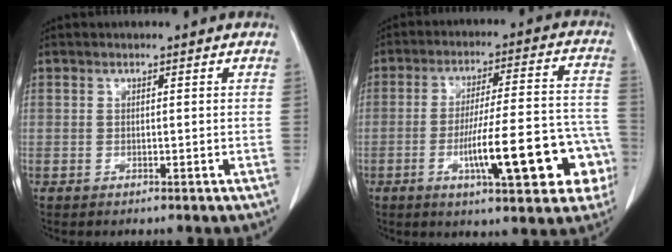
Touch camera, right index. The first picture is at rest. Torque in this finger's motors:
{"motor_torque": [1.42, -0.32, 0.45, 0.17]}